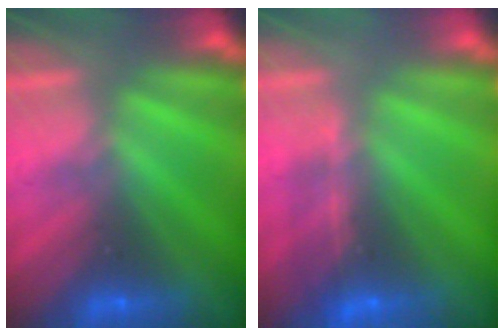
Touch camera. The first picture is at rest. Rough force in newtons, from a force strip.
{"total": 1.3}